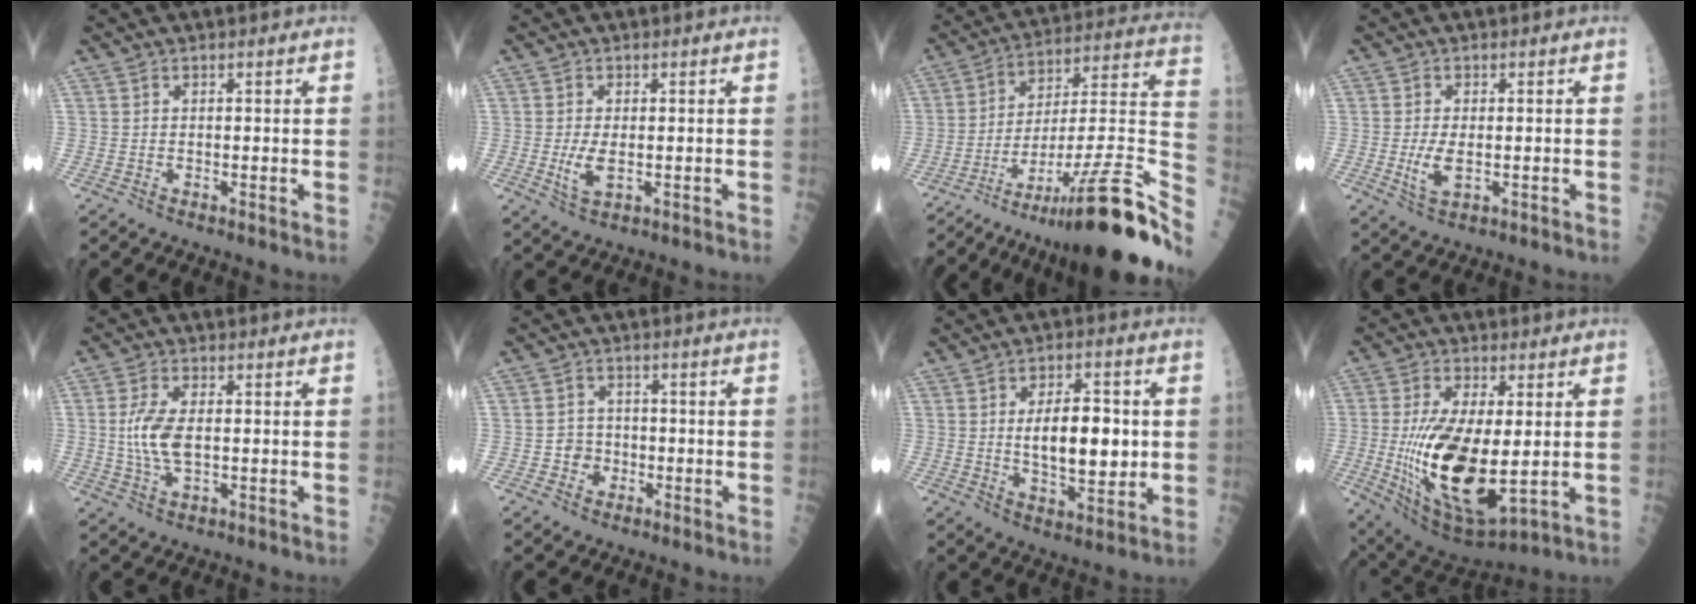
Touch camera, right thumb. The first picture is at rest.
{"total": 4.2, "force": [-0.6, 1.9, 3.7], "torque": [-0.073, -0.008, -0.006]}
{"total": 33.7, "force": [-20.0, 5.3, 26.6], "torque": [-0.311, 0.059, -0.305]}
{"total": 4.6, "force": [-0.6, 2.1, 4.0], "torque": [-0.077, -0.008, -0.008]}
{"total": 7.5, "force": [0.1, 3.3, 6.7], "torque": [-0.141, -0.002, 0.003]}
{"total": 3.8, "force": [-1.1, 3.4, 1.3], "torque": [0.009, 0.011, -0.021]}
{"total": 12.5, "force": [0.7, 5.9, 11.0], "torque": [-0.145, -0.004, 0.017]}
{"total": 20.7, "force": [-1.3, 8.5, 18.8], "torque": [-0.364, -0.025, 0.002]}